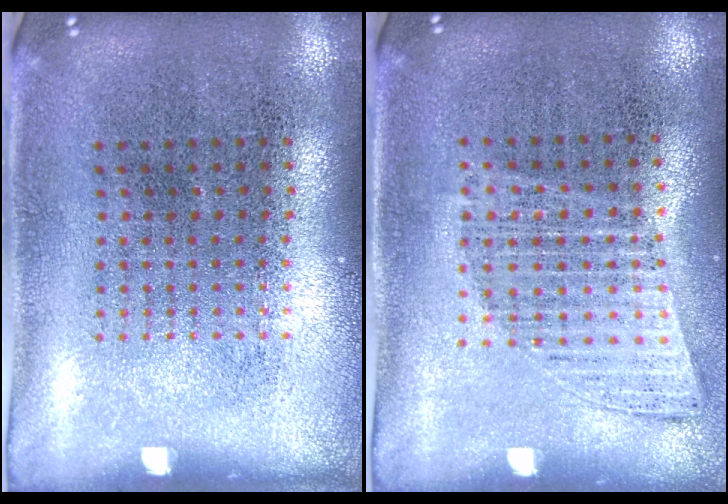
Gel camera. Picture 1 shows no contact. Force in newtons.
{"total": 1.0, "press": 1.0, "slide": 0.2}